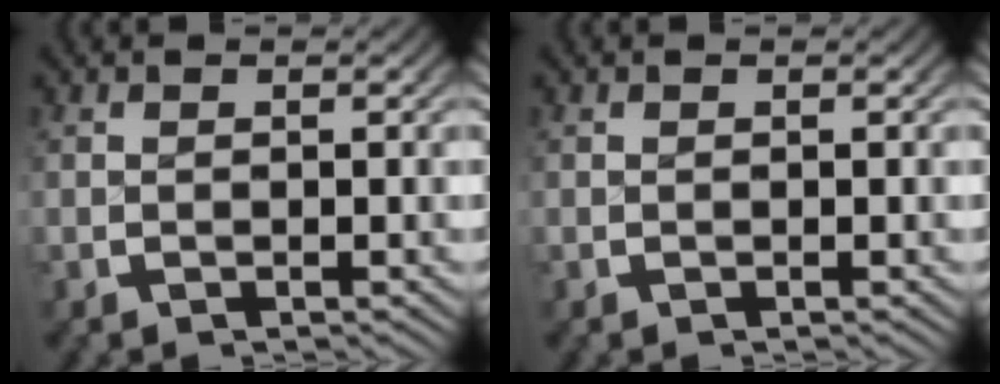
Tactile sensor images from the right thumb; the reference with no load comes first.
{"total": 0.0}